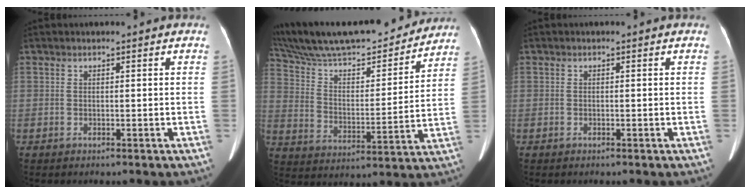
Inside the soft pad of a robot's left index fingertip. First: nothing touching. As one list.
[{"total": 26.3, "force": [23.4, 5.0, 10.9], "torque": [-0.195, 0.009, 0.352]}, {"total": 0.0}]